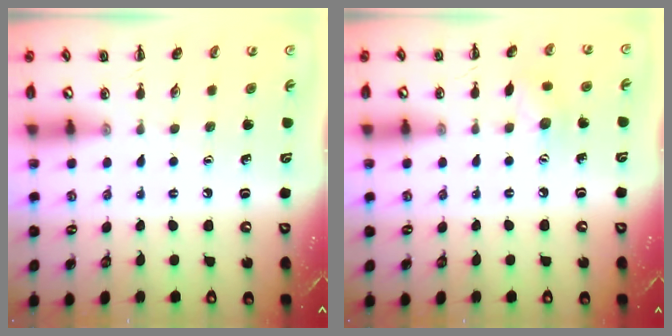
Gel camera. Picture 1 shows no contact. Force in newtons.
{"total": 6.7, "press": 6.5, "slide": 1.4}